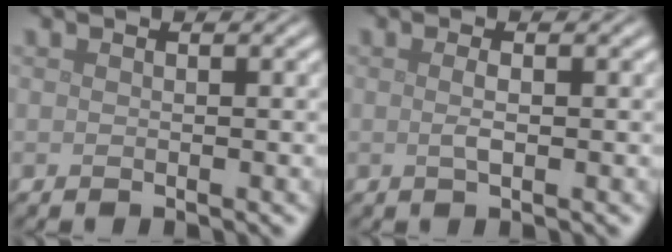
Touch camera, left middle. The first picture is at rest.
{"total": 1.2, "force": [0.0, 0.3, 1.2], "torque": [-0.025, 0.000, 0.000]}